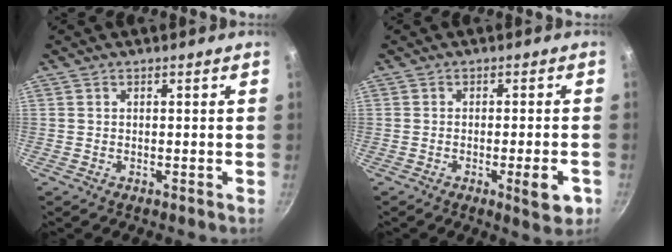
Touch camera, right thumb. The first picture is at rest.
{"total": 5.9, "force": [-2.2, 1.3, 5.3], "torque": [-0.063, 0.006, -0.027]}